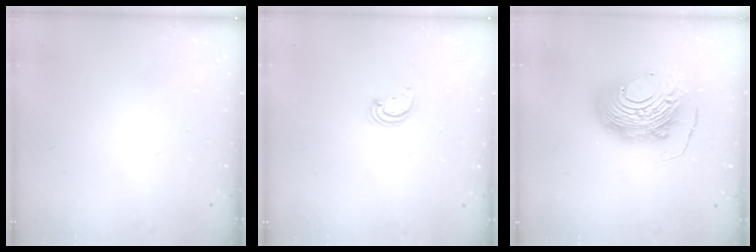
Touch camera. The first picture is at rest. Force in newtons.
{"total": 2.6, "press": 2.6, "slide": 0.2}
{"total": 17.9, "press": 17.9, "slide": 1.5}